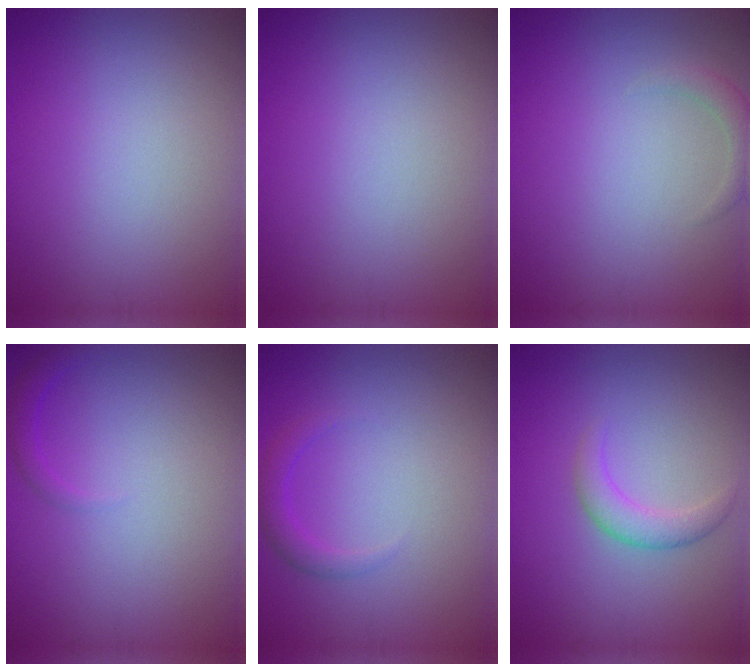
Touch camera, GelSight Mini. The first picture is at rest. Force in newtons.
{"total": 0.0}
{"total": 1.3, "press": 1.3, "slide": 0.1}
{"total": 1.1, "press": 1.1, "slide": 0.1}
{"total": 1.7, "press": 1.7, "slide": 0.2}
{"total": 2.3, "press": 2.3, "slide": 0.2}